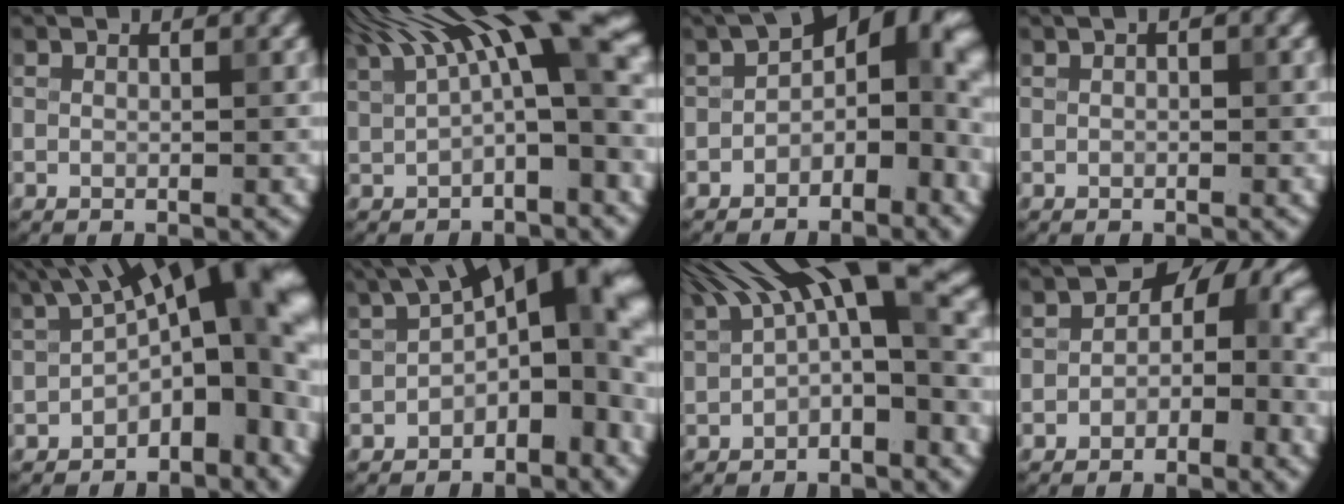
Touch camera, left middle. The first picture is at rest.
{"total": 11.3, "force": [4.3, 3.3, 9.9], "torque": [-0.152, 0.021, 0.066]}
{"total": 7.4, "force": [-1.7, 4.7, 5.4], "torque": [-0.049, 0.014, -0.043]}
{"total": 0.6, "force": [0.2, 0.3, 0.5], "torque": [-0.012, -0.002, 0.000]}
{"total": 14.2, "force": [0.8, 7.0, 12.3], "torque": [-0.150, 0.013, 0.009]}
{"total": 10.9, "force": [-0.1, 5.8, 9.3], "torque": [-0.107, 0.017, -0.014]}
{"total": 8.4, "force": [2.7, 3.0, 7.3], "torque": [-0.116, 0.014, 0.031]}
{"total": 4.0, "force": [-0.9, 2.8, 2.6], "torque": [-0.015, 0.011, -0.026]}